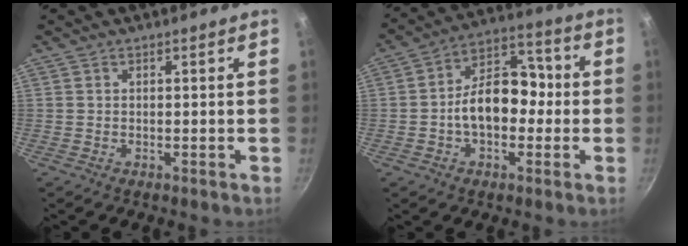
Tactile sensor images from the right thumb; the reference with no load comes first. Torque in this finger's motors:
{"motor_torque": [1.19, 1.12, 1.28, -0.38, 0.08]}